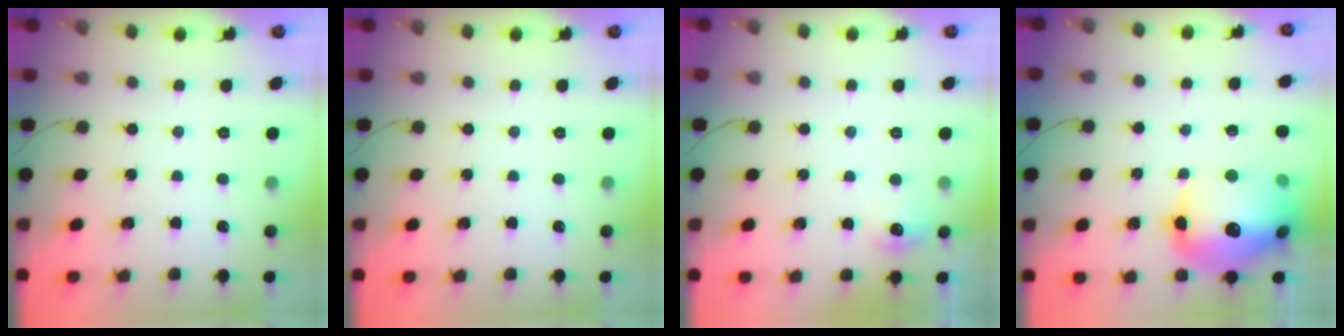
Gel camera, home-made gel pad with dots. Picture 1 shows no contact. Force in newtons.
{"total": 0.0}
{"total": 6.9, "press": 6.8, "slide": 1.3}
{"total": 22.4, "press": 22.0, "slide": 4.2}